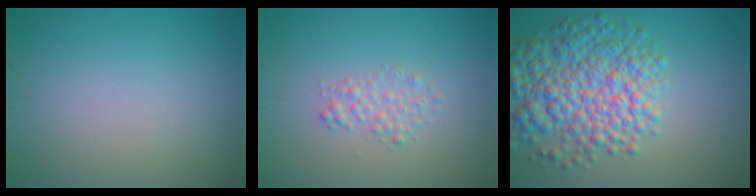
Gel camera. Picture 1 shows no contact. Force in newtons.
{"total": 1.5, "press": 1.5, "slide": 0.0}
{"total": 8.2, "press": 8.2, "slide": 0.3}